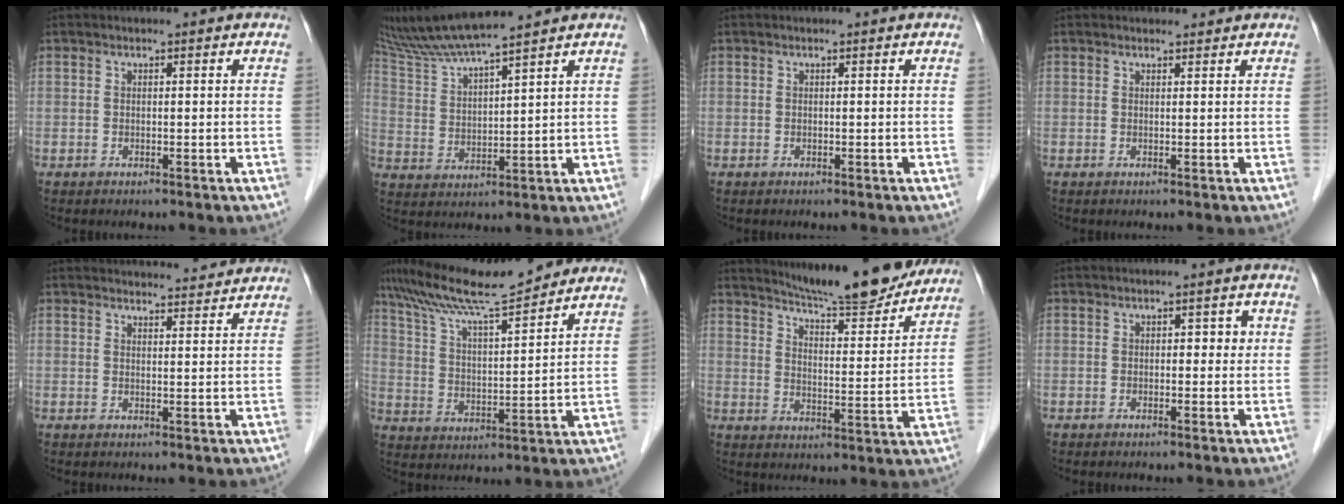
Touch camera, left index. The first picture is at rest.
{"total": 10.1, "force": [9.1, -1.2, 4.4], "torque": [-0.090, 0.015, 0.176]}
{"total": 0.0}
{"total": 1.6, "force": [1.5, 0.5, 0.1], "torque": [-0.006, 0.010, 0.020]}
{"total": 7.7, "force": [7.6, 0.7, 1.1], "torque": [-0.009, 0.012, 0.086]}
{"total": 15.7, "force": [13.4, 1.1, 8.0], "torque": [-0.148, 0.023, 0.225]}
{"total": 14.5, "force": [13.6, 1.0, 5.1], "torque": [-0.076, -0.020, 0.188]}
{"total": 2.4, "force": [0.2, 1.4, 1.9], "torque": [-0.019, 0.014, 0.000]}